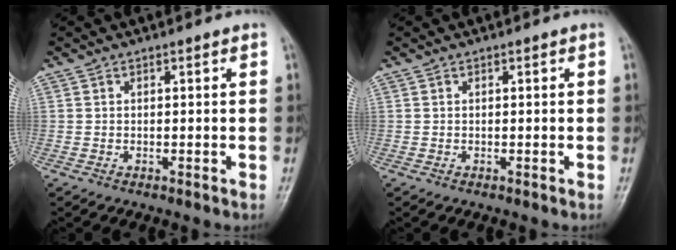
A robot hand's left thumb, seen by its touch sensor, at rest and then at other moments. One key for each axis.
{"total": 0.0}